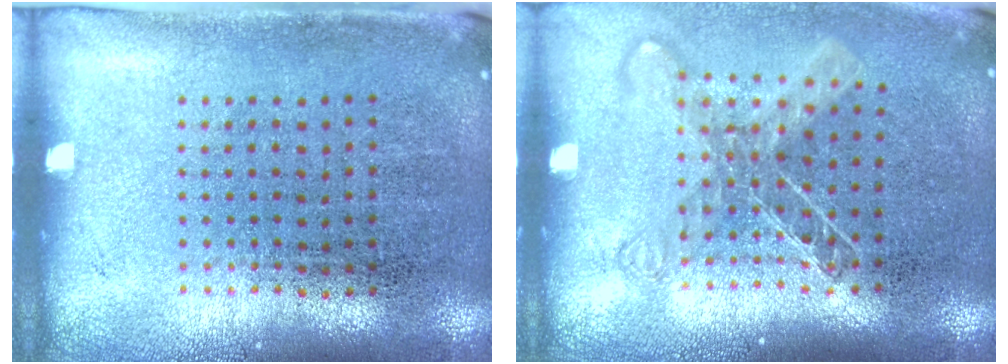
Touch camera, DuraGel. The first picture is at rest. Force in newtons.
{"total": 1.4, "press": 1.2, "slide": 0.8}